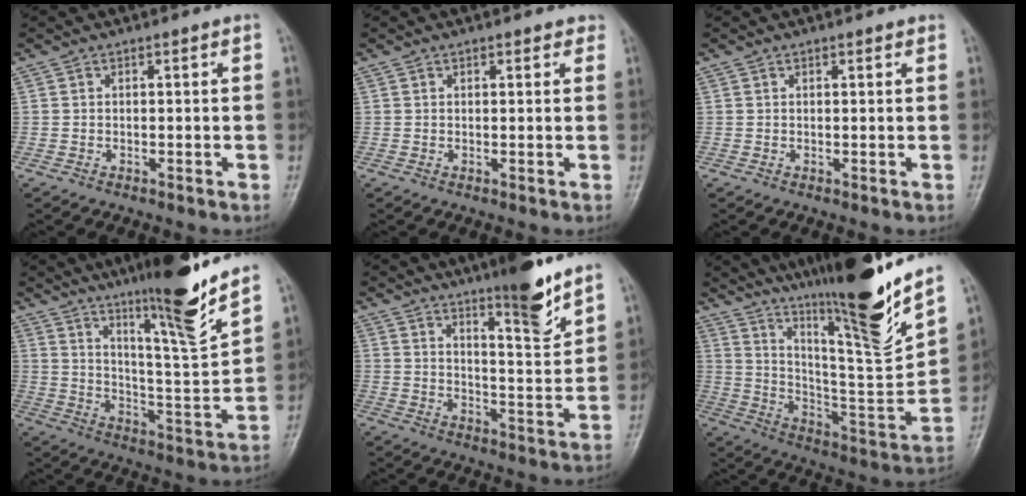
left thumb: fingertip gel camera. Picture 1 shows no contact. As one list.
[{"total": 1.7, "force": [1.1, 1.0, 0.9], "torque": [0.002, -0.002, 0.008]}, {"total": 0.8, "force": [0.5, 0.3, 0.6], "torque": [-0.009, -0.001, 0.006]}, {"total": 16.1, "force": [11.8, 0.6, 10.9], "torque": [-0.156, -0.081, 0.195]}, {"total": 10.8, "force": [8.0, 1.6, 7.1], "torque": [-0.090, -0.065, 0.125]}, {"total": 25.9, "force": [18.6, 2.3, 17.8], "torque": [-0.260, -0.099, 0.310]}]